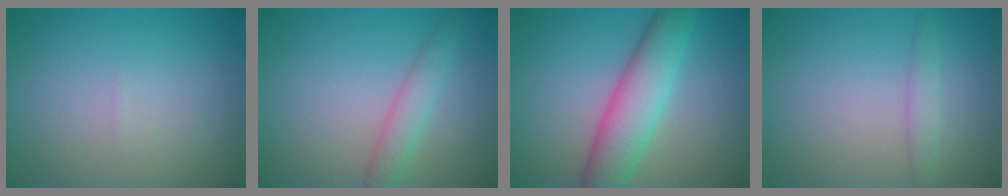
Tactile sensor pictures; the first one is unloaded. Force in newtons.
{"total": 2.5, "press": 2.5, "slide": 0.1}
{"total": 6.5, "press": 6.5, "slide": 0.2}
{"total": 1.5, "press": 1.5, "slide": 0.1}